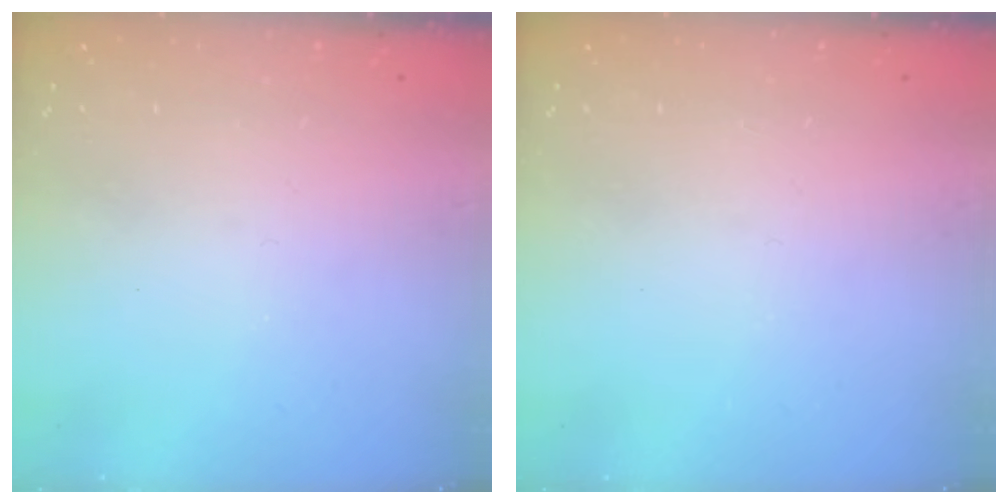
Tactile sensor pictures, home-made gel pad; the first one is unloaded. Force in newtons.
{"total": 0.0}